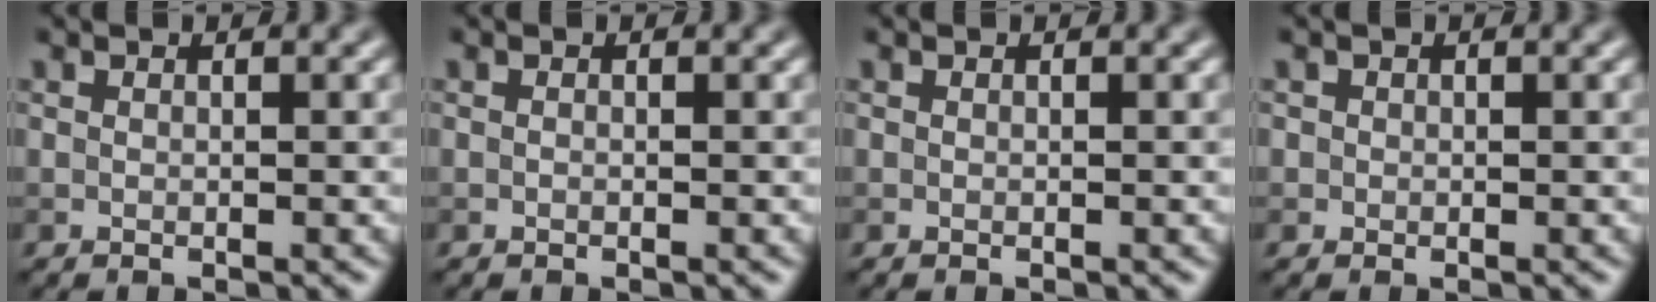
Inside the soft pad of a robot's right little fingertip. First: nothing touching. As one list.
[{"total": 0.0}, {"total": 0.0}, {"total": 0.6, "force": [0.1, 0.6, 0.0], "torque": [0.008, -0.003, -0.002]}]